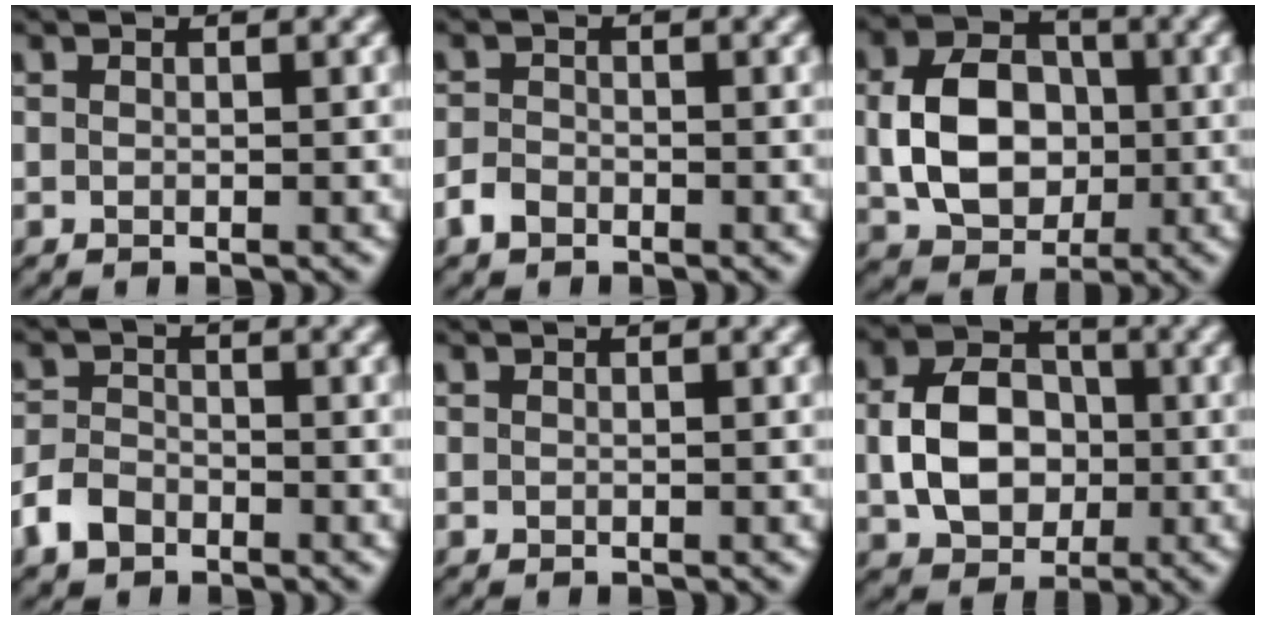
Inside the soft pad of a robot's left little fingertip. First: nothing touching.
{"total": 1.7, "force": [-1.2, 1.1, 0.6], "torque": [-0.009, 0.002, -0.029]}
{"total": 7.4, "force": [-0.4, 5.6, 4.8], "torque": [-0.096, 0.003, -0.008]}
{"total": 2.9, "force": [-1.9, 1.9, 1.2], "torque": [-0.025, 0.002, -0.045]}
{"total": 0.0}
{"total": 6.7, "force": [-0.7, 5.1, 4.3], "torque": [-0.084, 0.004, -0.016]}